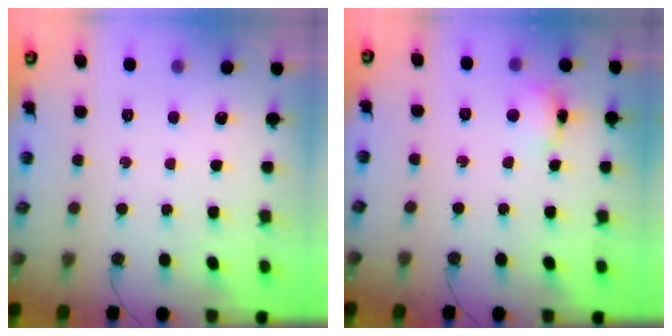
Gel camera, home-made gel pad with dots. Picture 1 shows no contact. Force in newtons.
{"total": 5.4, "press": 5.4, "slide": 0.4}